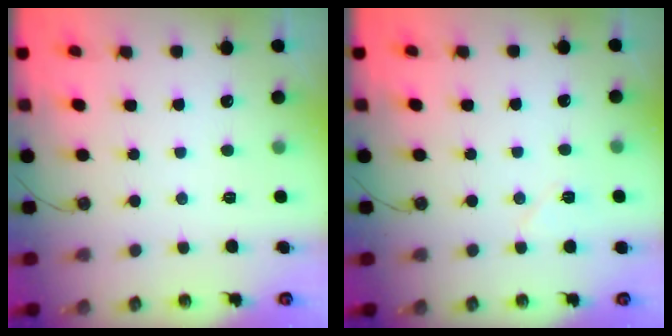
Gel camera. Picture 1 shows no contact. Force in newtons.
{"total": 7.1, "press": 6.9, "slide": 1.7}